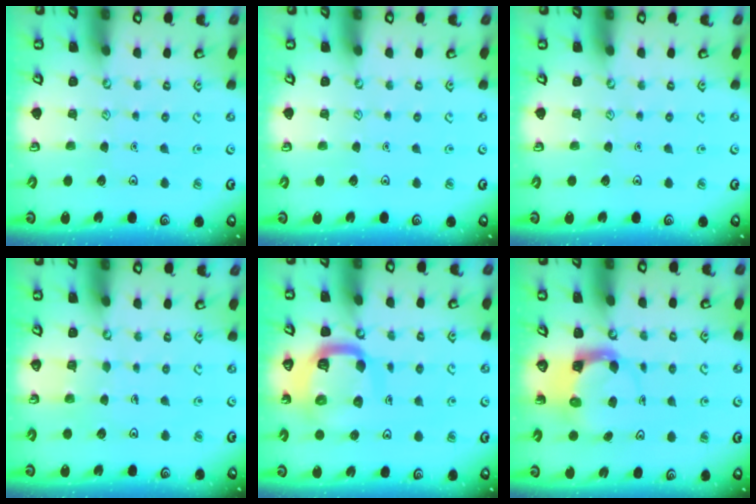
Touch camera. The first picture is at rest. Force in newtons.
{"total": 0.0}
{"total": 0.0}
{"total": 2.2, "press": 2.2, "slide": 0.0}
{"total": 13.3, "press": 13.2, "slide": 1.6}
{"total": 3.8, "press": 3.8, "slide": 0.5}